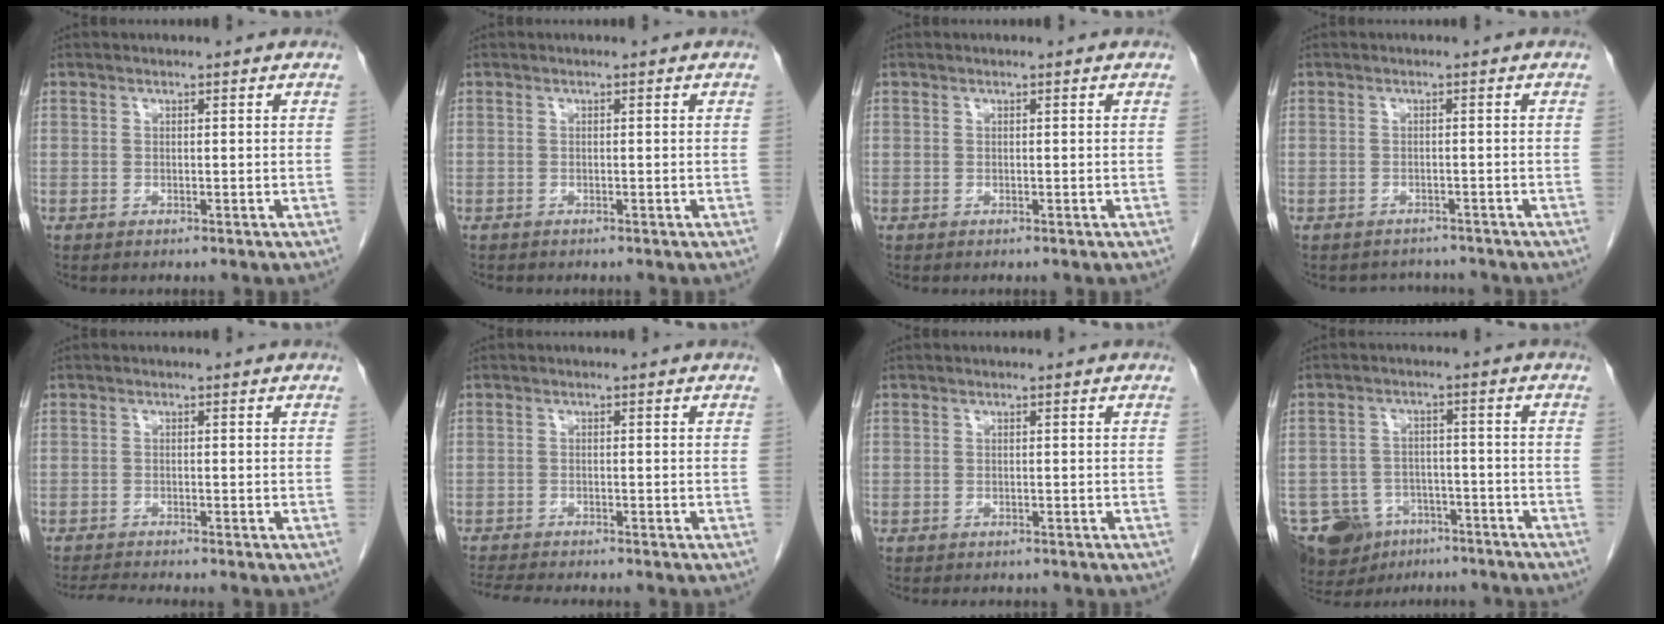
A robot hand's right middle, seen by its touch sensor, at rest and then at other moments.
{"total": 0.0}
{"total": 0.0}
{"total": 3.1, "force": [-2.8, 1.2, -0.4], "torque": [0.005, 0.003, -0.042]}
{"total": 2.9, "force": [-2.7, -0.7, 0.8], "torque": [-0.018, -0.014, -0.048]}
{"total": 6.8, "force": [-6.1, 0.5, 2.9], "torque": [-0.043, -0.012, -0.095]}
{"total": 2.4, "force": [-2.1, 1.0, 0.7], "torque": [-0.009, -0.003, -0.024]}
{"total": 13.6, "force": [-9.8, 8.1, 4.8], "torque": [-0.103, 0.005, -0.139]}